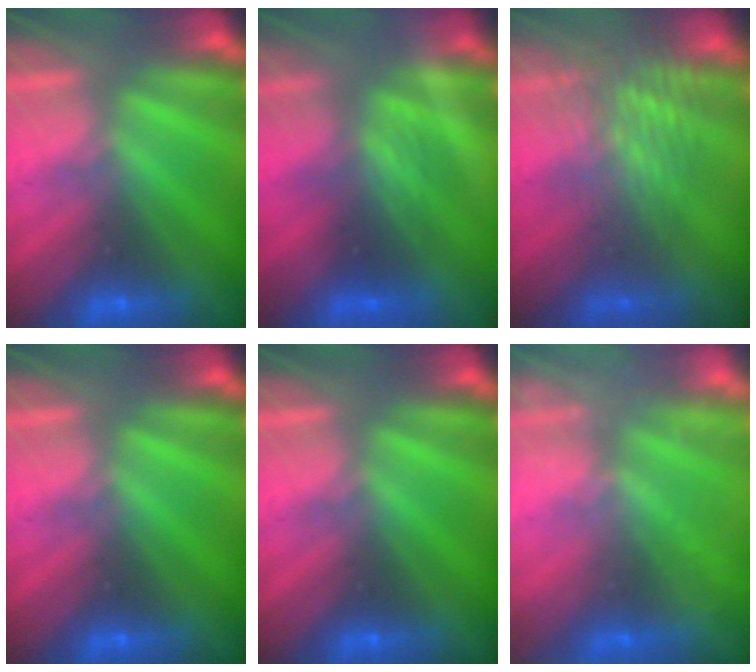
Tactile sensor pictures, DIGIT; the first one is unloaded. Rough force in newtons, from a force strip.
{"total": 2.0}
{"total": 3.4}
{"total": 0.0}
{"total": 0.0}
{"total": 2.2}